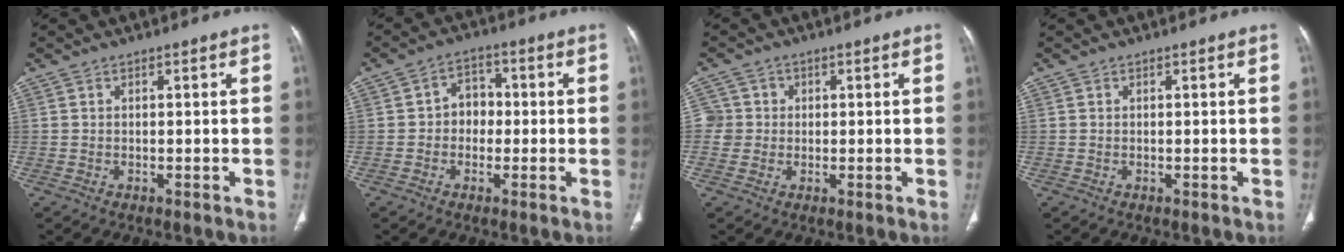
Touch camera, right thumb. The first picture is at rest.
{"total": 5.2, "force": [-0.4, 4.4, 2.8], "torque": [-0.009, 0.017, -0.019]}
{"total": 3.8, "force": [0.3, 3.8, 0.2], "torque": [0.026, 0.009, 0.004]}
{"total": 0.0}